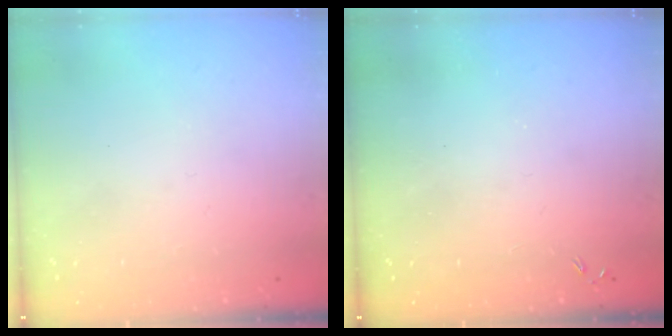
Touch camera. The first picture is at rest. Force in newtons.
{"total": 0.0}